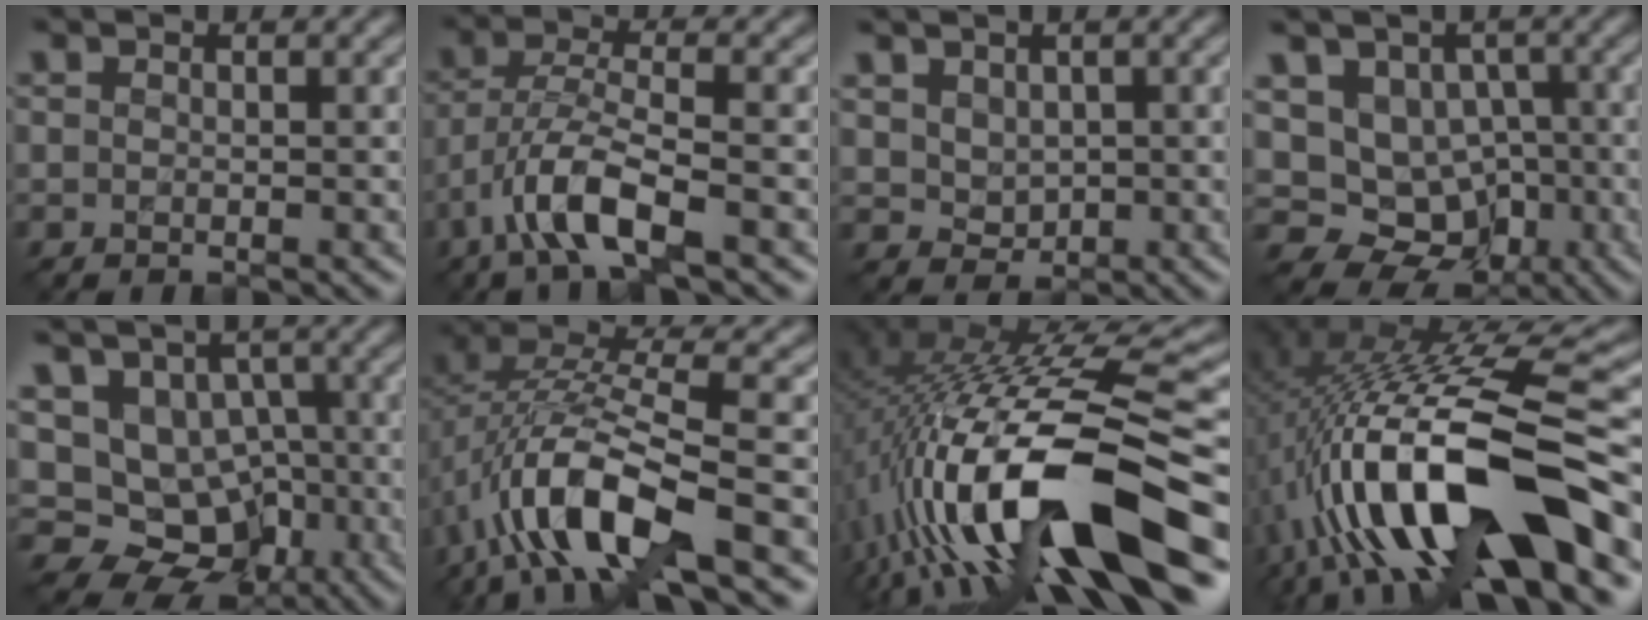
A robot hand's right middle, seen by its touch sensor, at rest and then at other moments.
{"total": 6.1, "force": [-3.2, 1.7, 4.9], "torque": [-0.102, 0.001, -0.069]}
{"total": 2.4, "force": [0.7, 1.9, 1.3], "torque": [-0.027, -0.003, 0.018]}
{"total": 10.0, "force": [-1.5, 8.8, 4.4], "torque": [-0.070, 0.011, -0.039]}
{"total": 10.9, "force": [-2.1, 9.4, 5.2], "torque": [-0.074, 0.008, -0.047]}
{"total": 10.7, "force": [-3.8, 3.8, 9.2], "torque": [-0.189, 0.015, -0.081]}
{"total": 17.6, "force": [-3.0, 5.9, 16.3], "torque": [-0.294, 0.007, -0.057]}
{"total": 16.4, "force": [-4.0, 5.6, 14.9], "torque": [-0.259, 0.020, -0.068]}